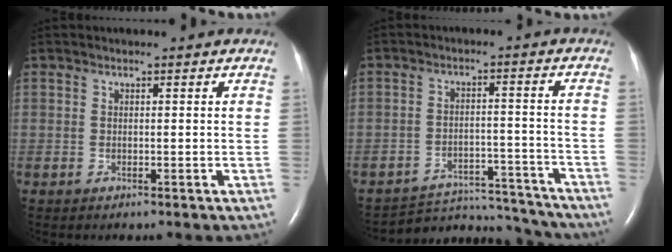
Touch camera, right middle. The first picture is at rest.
{"total": 13.5, "force": [-13.3, 2.1, 0.4], "torque": [-0.004, 0.023, -0.181]}